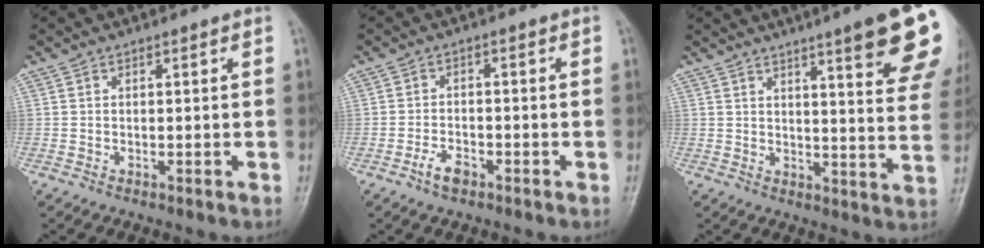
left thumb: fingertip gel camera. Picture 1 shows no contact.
{"total": 3.2, "force": [-2.1, 1.7, 1.7], "torque": [-0.031, 0.014, -0.039]}
{"total": 18.2, "force": [10.8, 2.4, 14.4], "torque": [-0.165, -0.041, 0.126]}